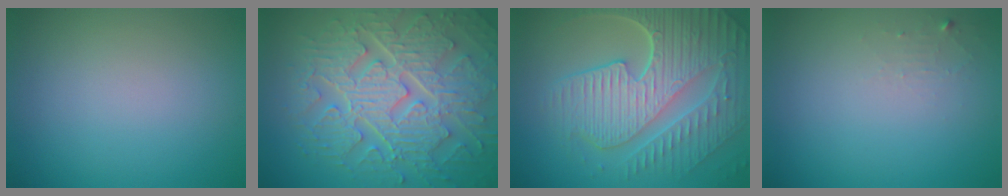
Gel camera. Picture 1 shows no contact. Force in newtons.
{"total": 9.2, "press": 6.7, "slide": 6.2}
{"total": 9.9, "press": 6.5, "slide": 7.4}
{"total": 1.0, "press": 1.0, "slide": 0.1}